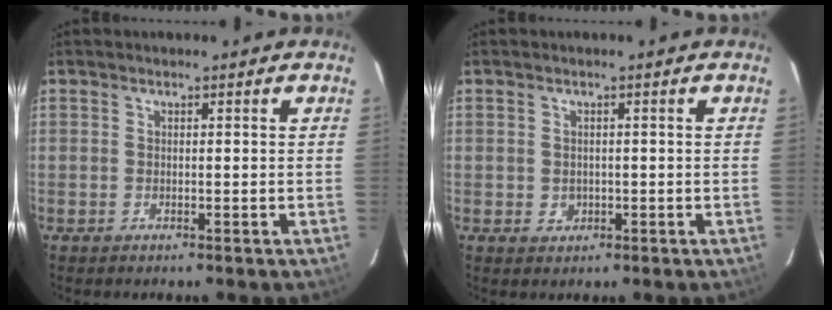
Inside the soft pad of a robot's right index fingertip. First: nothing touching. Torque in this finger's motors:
{"motor_torque": [0.12, 0.03, 0.01, 0.01]}